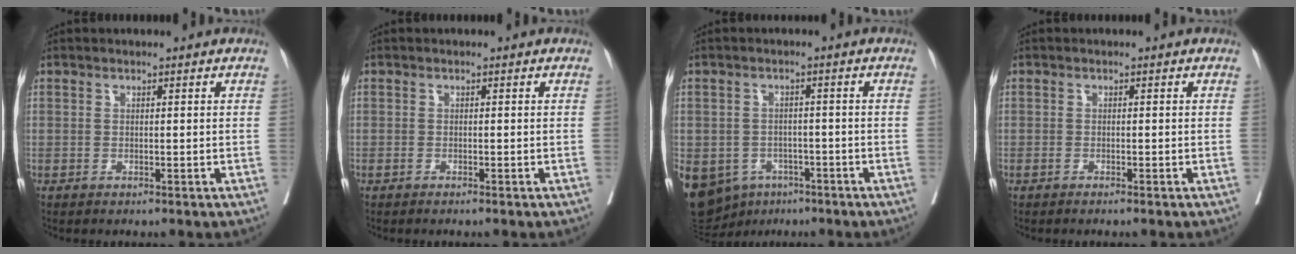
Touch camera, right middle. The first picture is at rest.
{"total": 1.6, "force": [-1.3, -0.1, 0.9], "torque": [-0.012, 0.000, -0.016]}
{"total": 17.9, "force": [-8.5, 13.9, 7.3], "torque": [-0.226, -0.006, -0.112]}
{"total": 1.8, "force": [-1.5, -0.1, 1.1], "torque": [-0.014, 0.001, -0.018]}